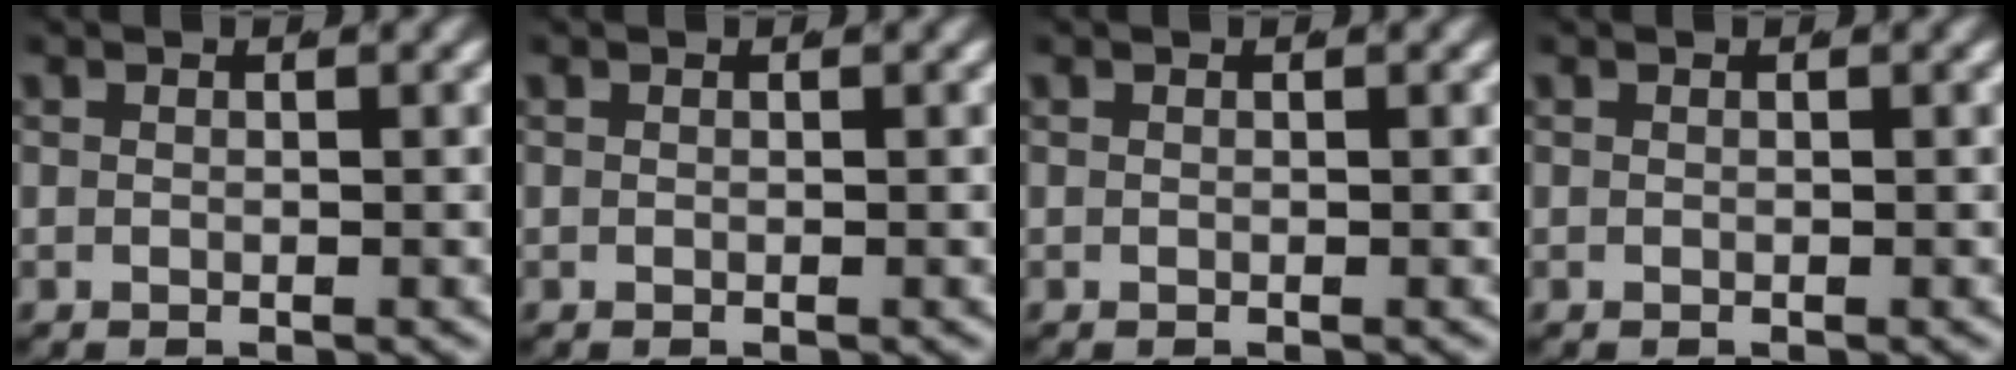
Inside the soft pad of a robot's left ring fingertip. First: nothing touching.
{"total": 0.0}
{"total": 0.0}
{"total": 0.0}